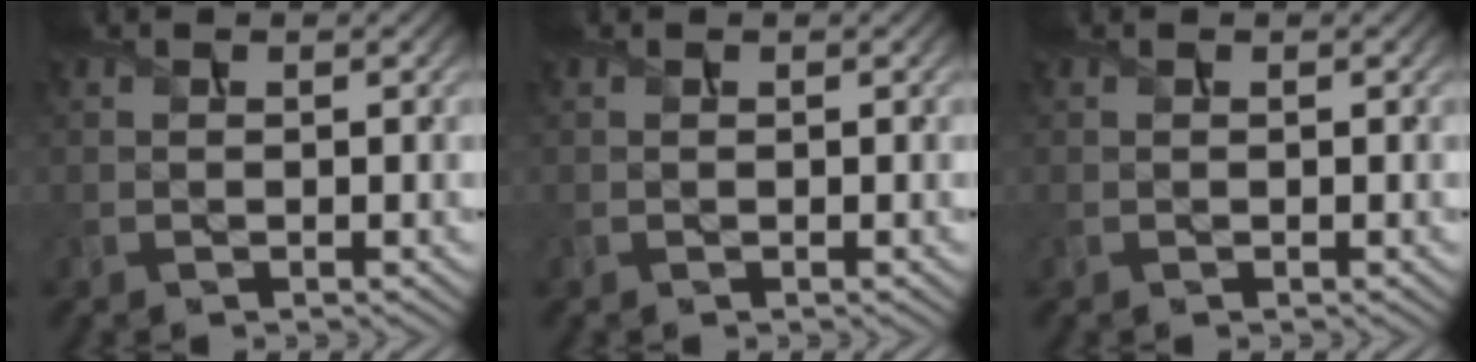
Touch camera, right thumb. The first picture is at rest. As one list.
[{"total": 0.0}, {"total": 0.0}]